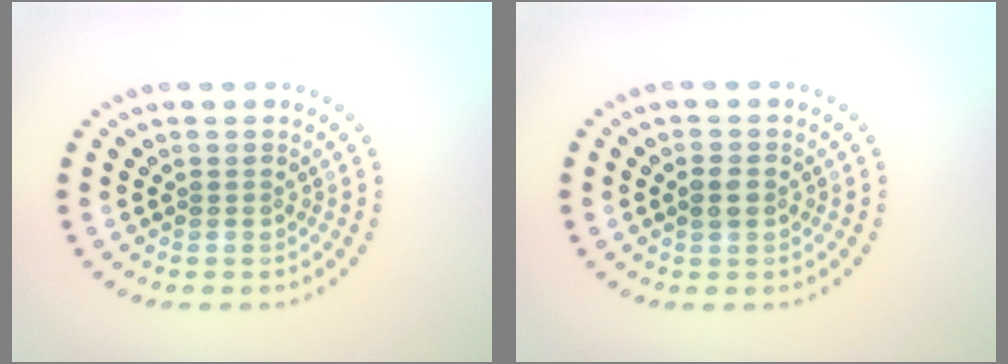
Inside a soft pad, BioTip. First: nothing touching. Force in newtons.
{"total": 1.4, "press": 1.4, "slide": 0.2}